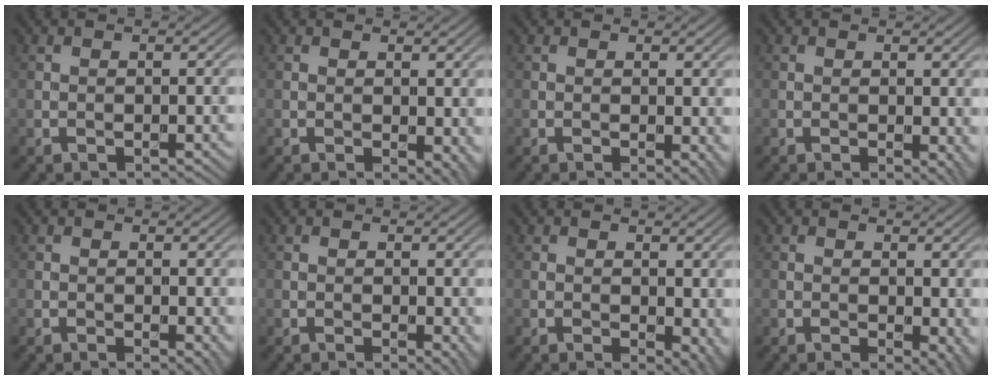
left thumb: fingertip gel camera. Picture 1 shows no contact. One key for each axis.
{"total": 3.6, "fx": -0.2, "fy": 2.1, "fz": 2.8, "tx": -0.030, "ty": -0.010, "tz": -0.001}
{"total": 2.1, "fx": -0.1, "fy": 1.2, "fz": 1.8, "tx": -0.017, "ty": -0.008, "tz": 0.001}
{"total": 2.6, "fx": -0.1, "fy": 1.4, "fz": 2.2, "tx": -0.022, "ty": -0.006, "tz": 0.001}
{"total": 2.4, "fx": -0.2, "fy": 1.4, "fz": 2.0, "tx": -0.022, "ty": -0.008, "tz": 0.000}
{"total": 2.7, "fx": -0.1, "fy": 1.5, "fz": 2.3, "tx": -0.023, "ty": -0.006, "tz": 0.001}
{"total": 5.1, "fx": -0.2, "fy": 3.1, "fz": 4.1, "tx": -0.051, "ty": -0.015, "tz": 0.007}
{"total": 4.4, "fx": -0.3, "fy": 2.5, "fz": 3.6, "tx": -0.043, "ty": -0.011, "tz": 0.001}